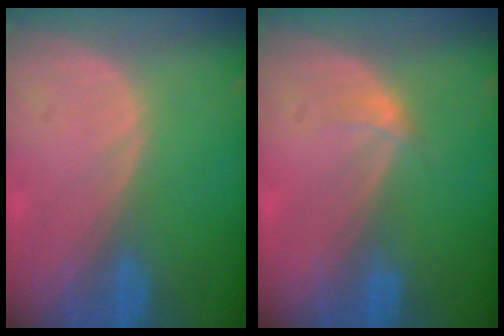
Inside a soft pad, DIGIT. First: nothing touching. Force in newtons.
{"total": 1.2, "press": 1.2, "slide": 0.1}